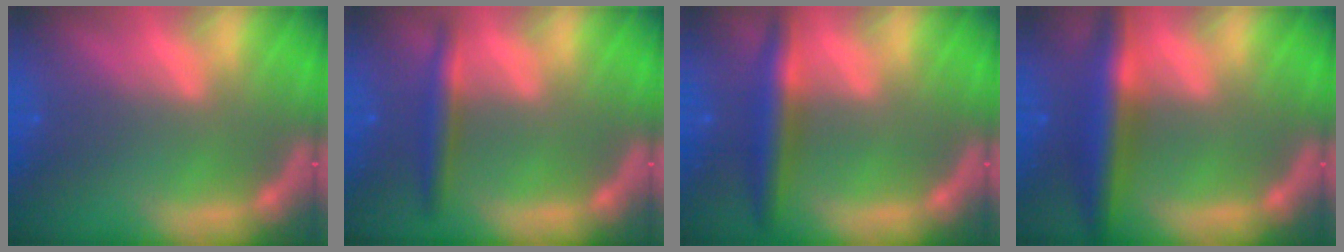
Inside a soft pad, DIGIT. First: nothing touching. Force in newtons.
{"total": 3.0}
{"total": 4.4}
{"total": 5.9}